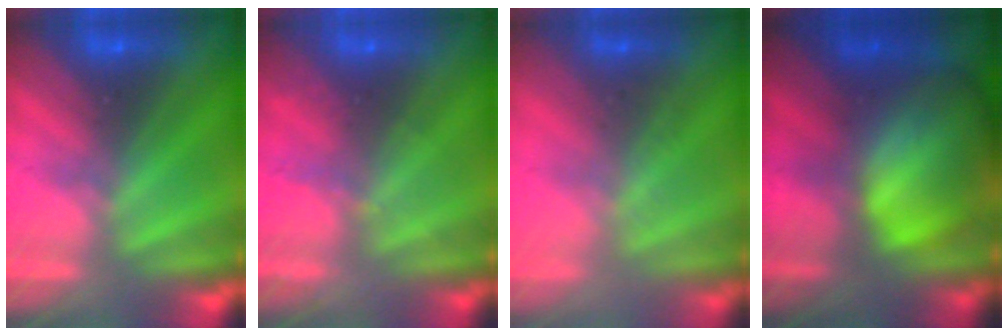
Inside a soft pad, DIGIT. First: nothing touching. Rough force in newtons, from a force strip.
{"total": 2.0}
{"total": 2.3}
{"total": 6.9}